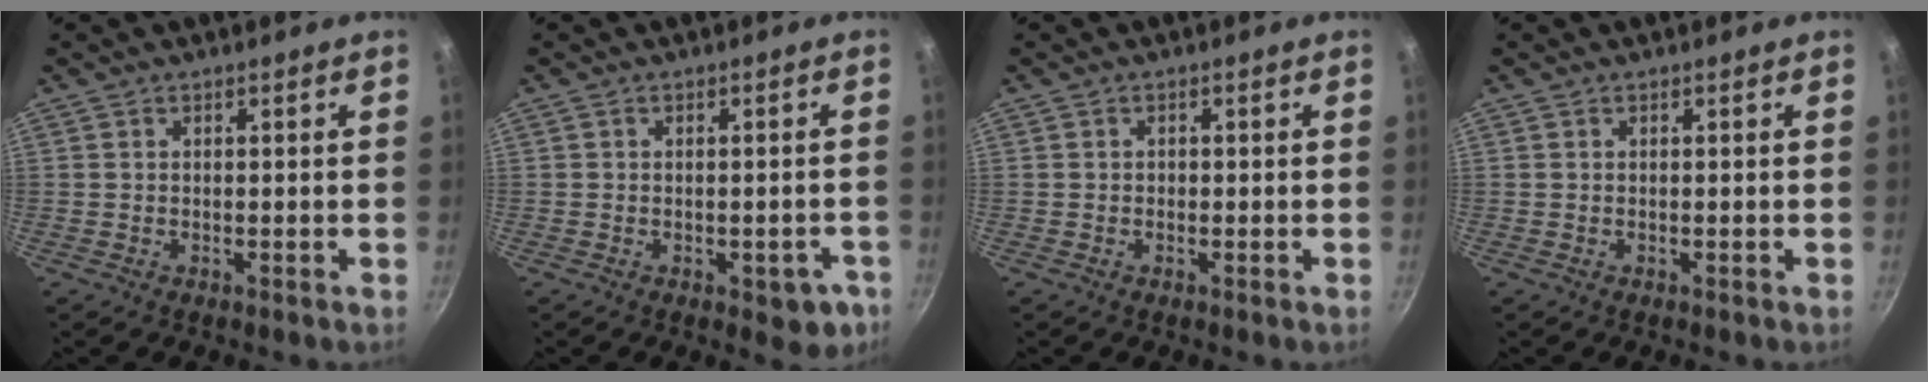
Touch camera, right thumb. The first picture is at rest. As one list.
[{"total": 6.0, "force": [-2.4, 3.3, 4.4], "torque": [-0.022, 0.018, -0.023]}, {"total": 0.5, "force": [-0.2, 0.5, 0.1], "torque": [0.002, 0.002, -0.003]}, {"total": 0.0}]